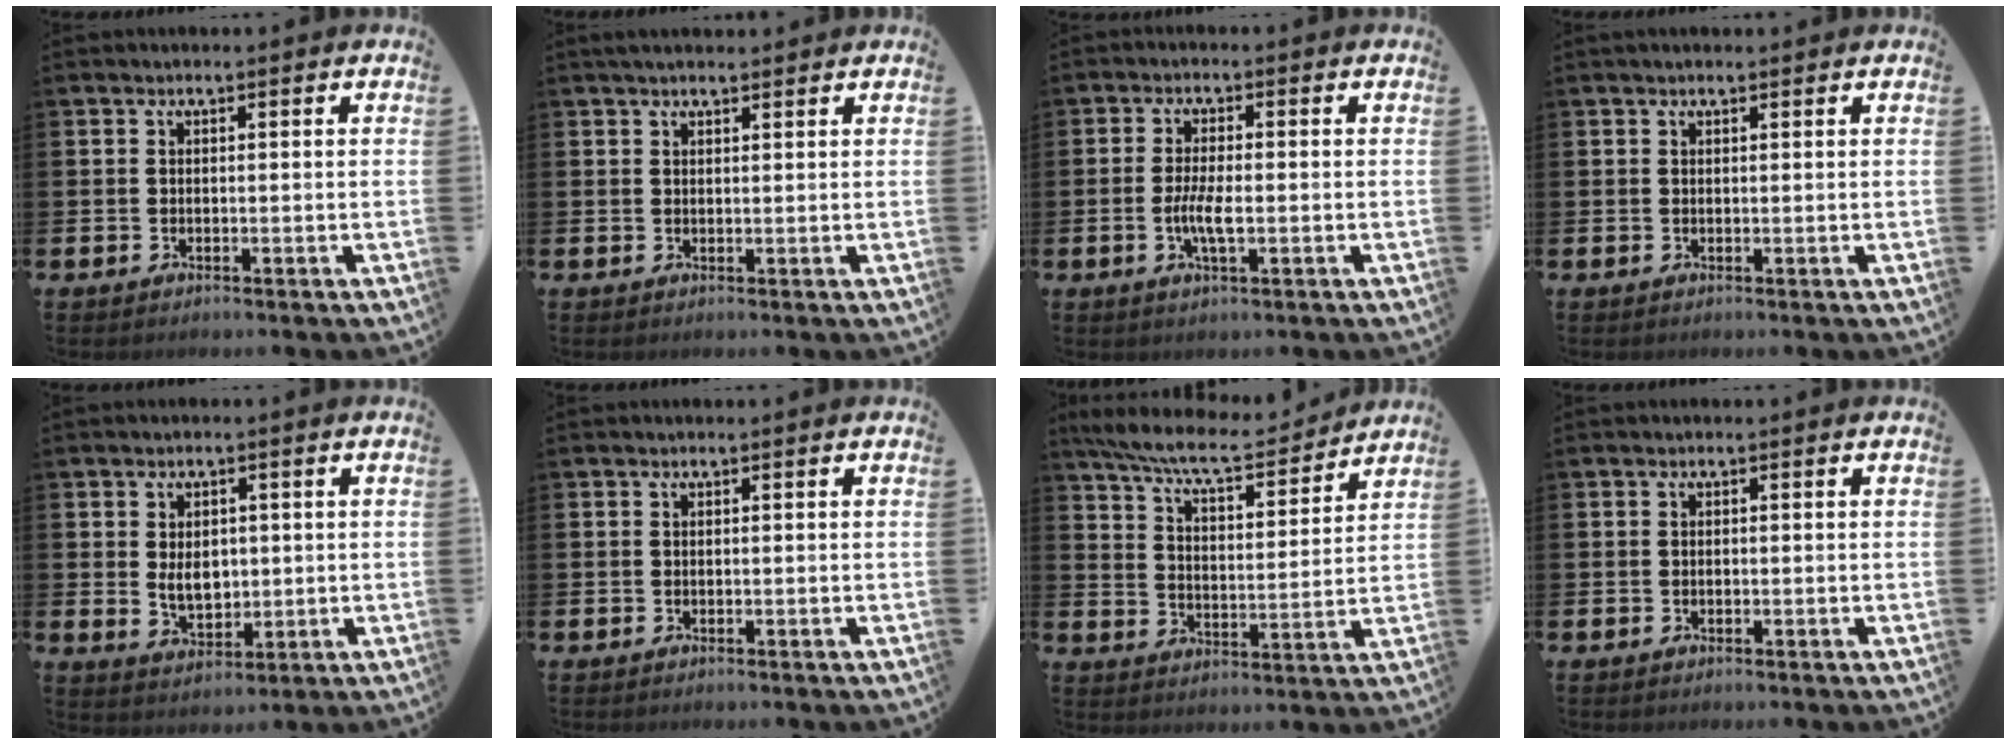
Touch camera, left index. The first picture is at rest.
{"total": 1.9, "force": [1.7, 0.4, 0.6], "torque": [-0.003, -0.001, 0.029]}
{"total": 3.7, "force": [-0.7, 1.0, 3.5], "torque": [-0.068, -0.001, -0.017]}
{"total": 0.7, "force": [0.6, 0.2, 0.4], "torque": [-0.004, 0.001, 0.010]}
{"total": 4.0, "force": [0.5, 2.8, 2.7], "torque": [-0.042, 0.004, 0.004]}
{"total": 0.0}
{"total": 8.5, "force": [7.8, 0.8, 3.2], "torque": [-0.087, -0.049, 0.134]}
{"total": 0.0}